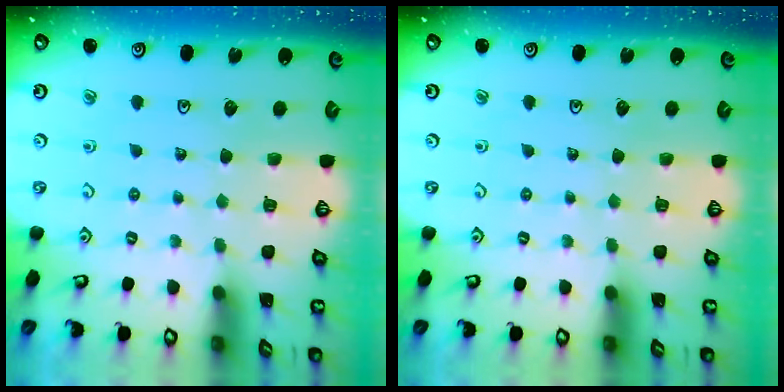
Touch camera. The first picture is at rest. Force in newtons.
{"total": 0.0}